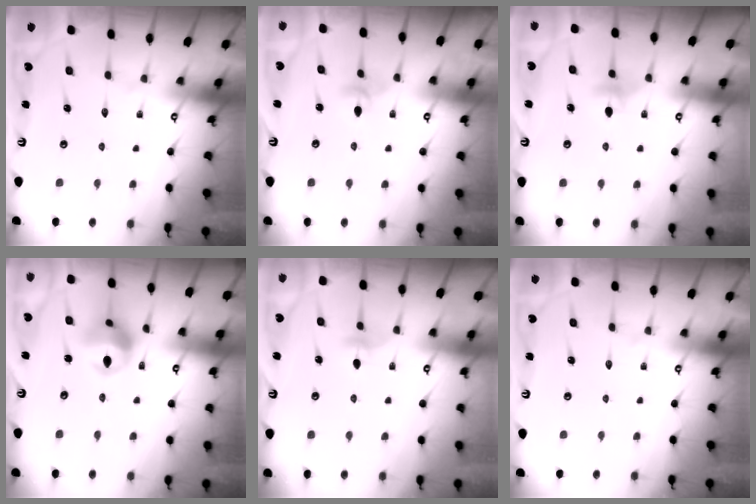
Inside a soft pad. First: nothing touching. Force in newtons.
{"total": 3.9, "press": 3.8, "slide": 0.8}
{"total": 4.7, "press": 4.7, "slide": 0.6}
{"total": 12.1, "press": 11.9, "slide": 1.9}
{"total": 3.4, "press": 3.3, "slide": 0.7}
{"total": 0.0}